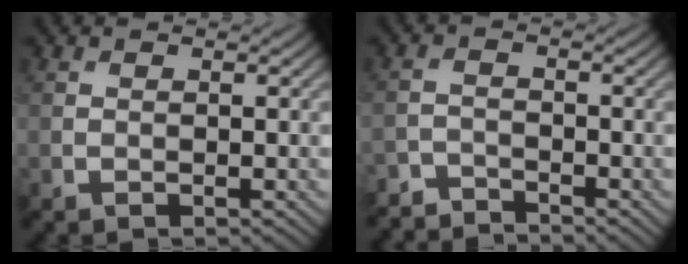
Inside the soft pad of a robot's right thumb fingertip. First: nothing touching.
{"total": 3.6, "force": [-3.5, 0.6, 0.2], "torque": [-0.002, -0.004, -0.074]}